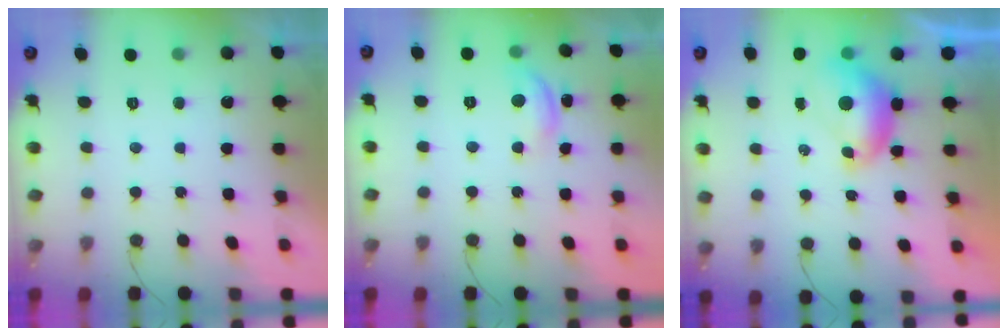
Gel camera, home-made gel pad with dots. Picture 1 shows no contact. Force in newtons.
{"total": 8.7, "press": 8.7, "slide": 0.5}
{"total": 7.4, "press": 7.4, "slide": 0.6}